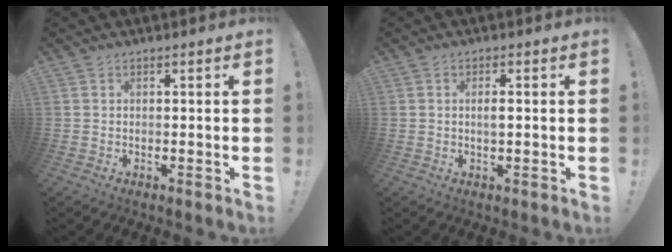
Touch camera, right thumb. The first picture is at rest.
{"total": 2.0, "force": [-0.1, 0.5, 1.9], "torque": [-0.033, 0.001, -0.003]}